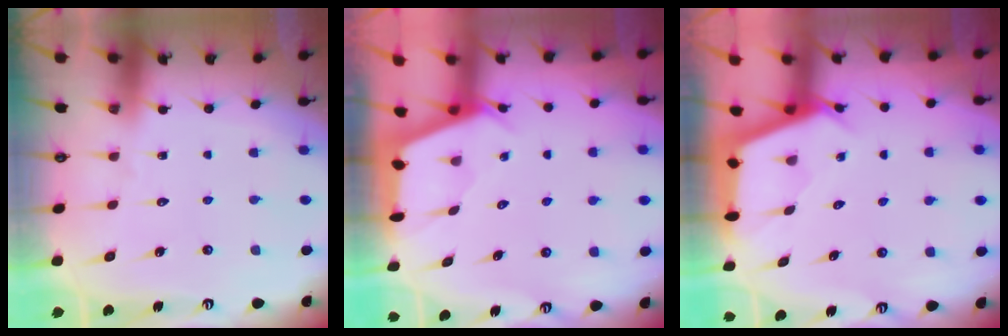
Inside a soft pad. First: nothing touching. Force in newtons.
{"total": 2.6, "press": 2.5, "slide": 0.3}
{"total": 2.9, "press": 2.9, "slide": 0.3}